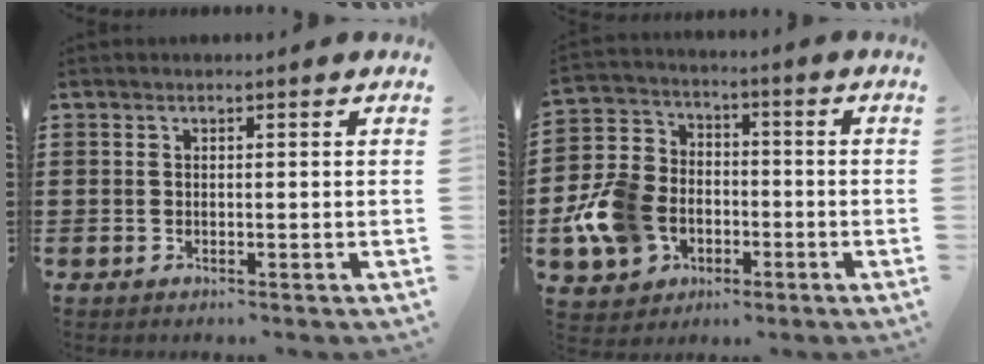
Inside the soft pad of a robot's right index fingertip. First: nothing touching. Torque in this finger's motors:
{"motor_torque": [1.87, 0.27, 1.05, 0.21]}